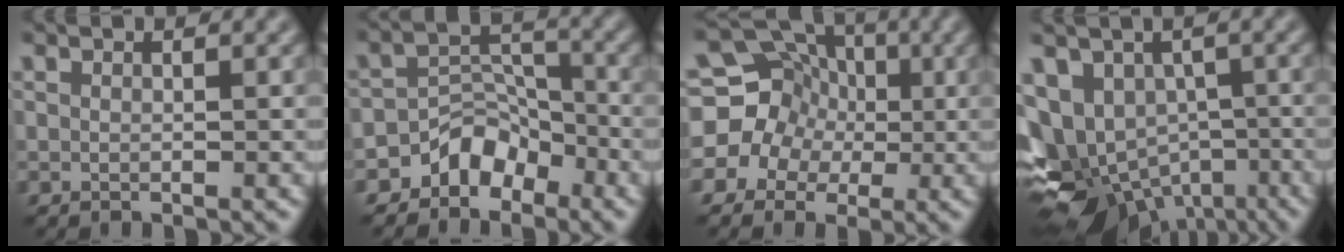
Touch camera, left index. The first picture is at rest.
{"total": 3.9, "force": [-3.0, 2.4, 0.9], "torque": [0.002, 0.009, -0.052]}
{"total": 11.5, "force": [0.3, 10.9, 3.6], "torque": [-0.091, 0.040, -0.035]}
{"total": 10.6, "force": [-3.1, 8.0, 6.2], "torque": [-0.109, -0.021, -0.027]}